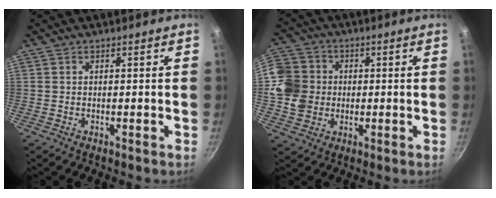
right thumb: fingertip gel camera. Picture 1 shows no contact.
{"total": 11.0, "force": [0.0, 9.9, 4.7], "torque": [-0.064, 0.013, -0.010]}